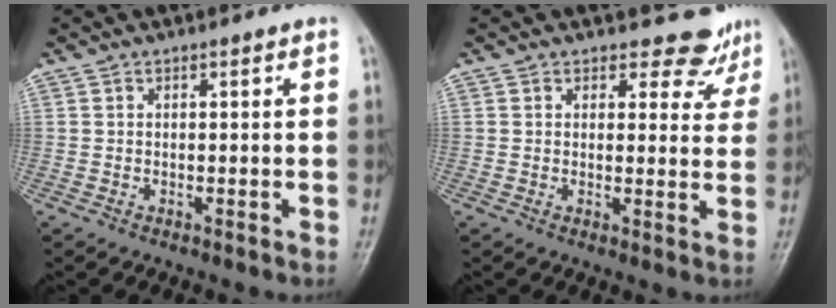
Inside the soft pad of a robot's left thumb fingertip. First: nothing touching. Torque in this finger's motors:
{"motor_torque": [-0.30, -0.11, -0.39, -0.05, 0.06]}